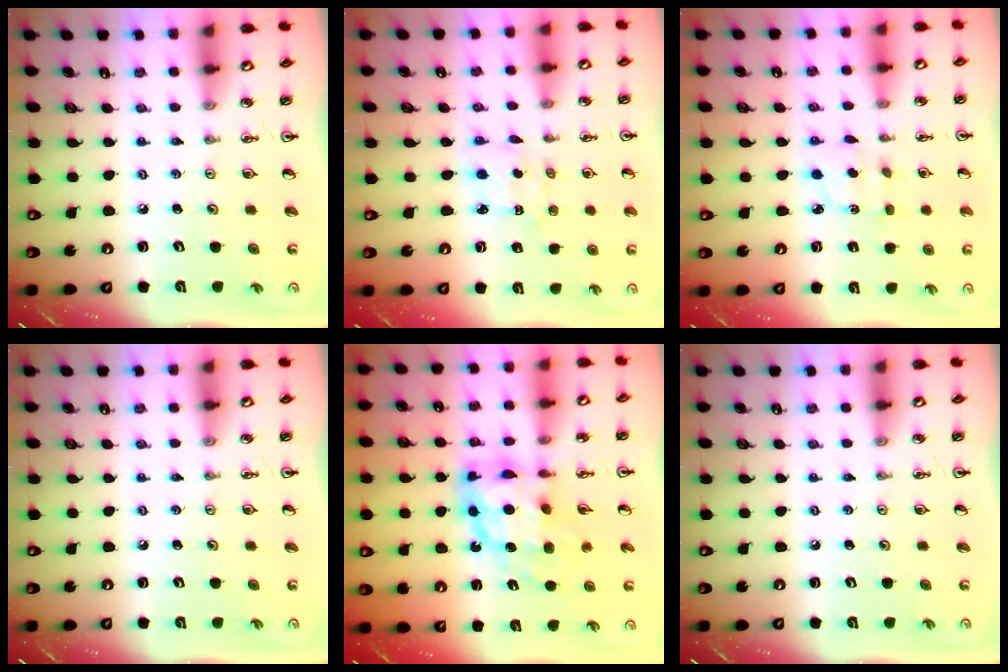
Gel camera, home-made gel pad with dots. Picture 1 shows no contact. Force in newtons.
{"total": 1.9, "press": 1.8, "slide": 0.6}
{"total": 2.9, "press": 2.8, "slide": 0.7}
{"total": 0.0}
{"total": 13.5, "press": 13.4, "slide": 1.2}
{"total": 0.0}